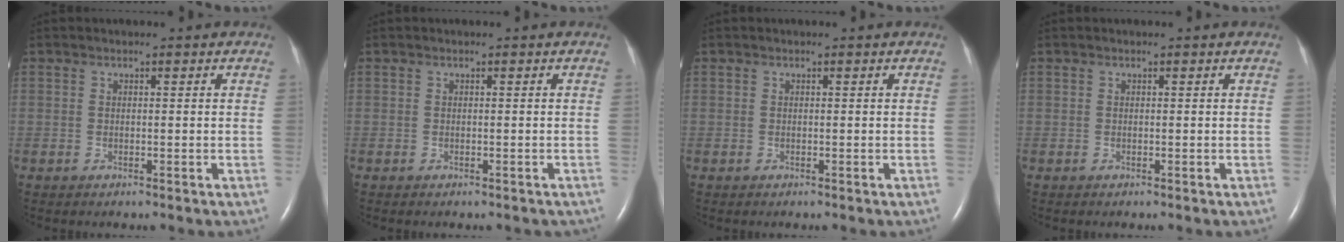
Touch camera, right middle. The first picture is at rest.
{"total": 1.6, "force": [-1.3, 0.6, 0.7], "torque": [-0.010, -0.003, -0.013]}
{"total": 0.0}
{"total": 0.0}